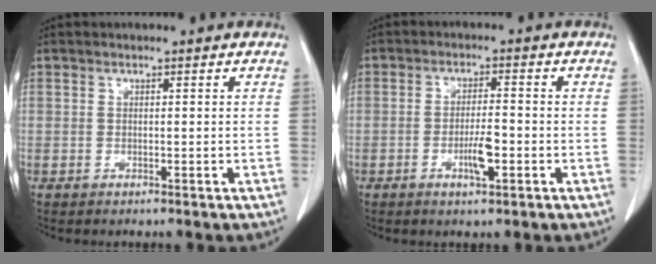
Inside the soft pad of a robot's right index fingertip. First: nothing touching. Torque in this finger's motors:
{"motor_torque": [0.18, 0.06, 0.04, 0.05]}